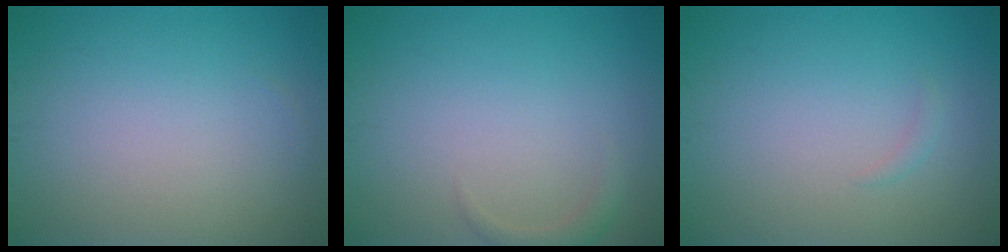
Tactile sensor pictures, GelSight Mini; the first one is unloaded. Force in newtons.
{"total": 1.2, "press": 1.2, "slide": 0.1}
{"total": 0.6, "press": 0.6, "slide": 0.1}